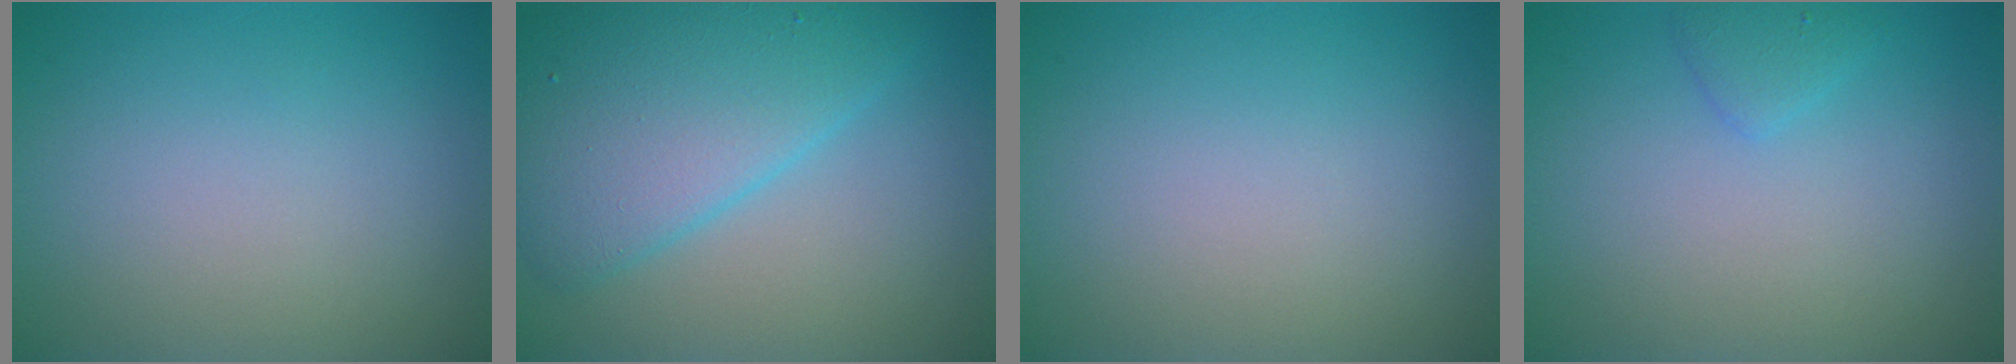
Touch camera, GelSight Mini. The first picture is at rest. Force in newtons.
{"total": 7.2, "press": 7.2, "slide": 0.3}
{"total": 0.0}
{"total": 1.2, "press": 1.2, "slide": 0.1}